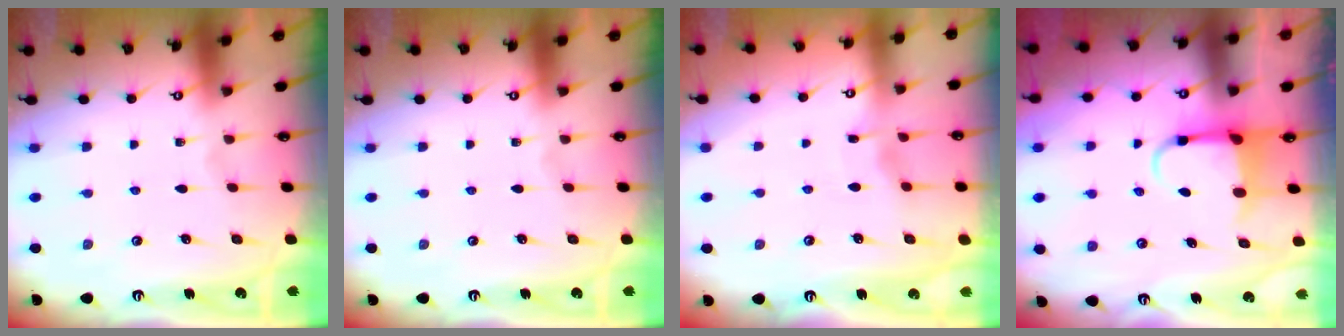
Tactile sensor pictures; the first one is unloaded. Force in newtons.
{"total": 0.0}
{"total": 3.3, "press": 3.3, "slide": 0.4}
{"total": 4.1, "press": 4.1, "slide": 0.8}